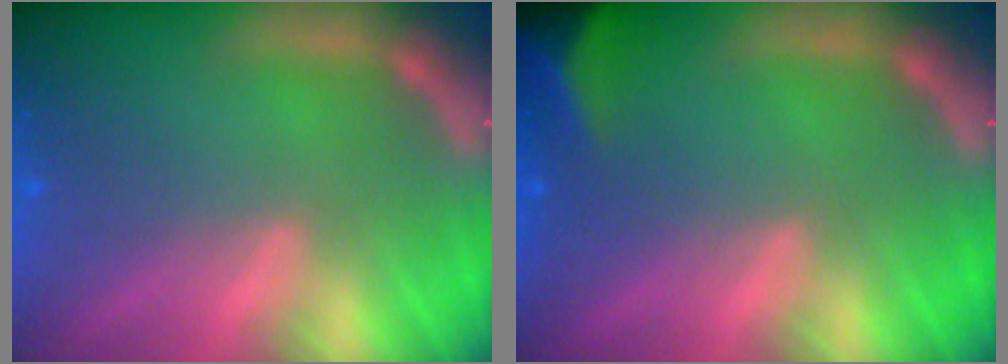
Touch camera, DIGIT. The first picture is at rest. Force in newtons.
{"total": 5.0}